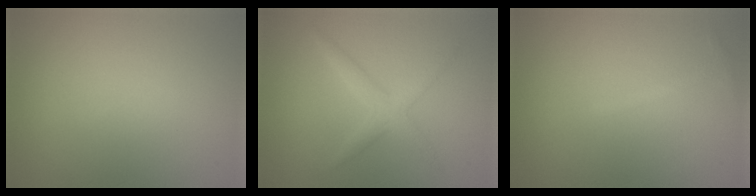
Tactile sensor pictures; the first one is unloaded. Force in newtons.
{"total": 2.2, "press": 2.2, "slide": 0.1}
{"total": 0.9, "press": 0.9, "slide": 0.0}